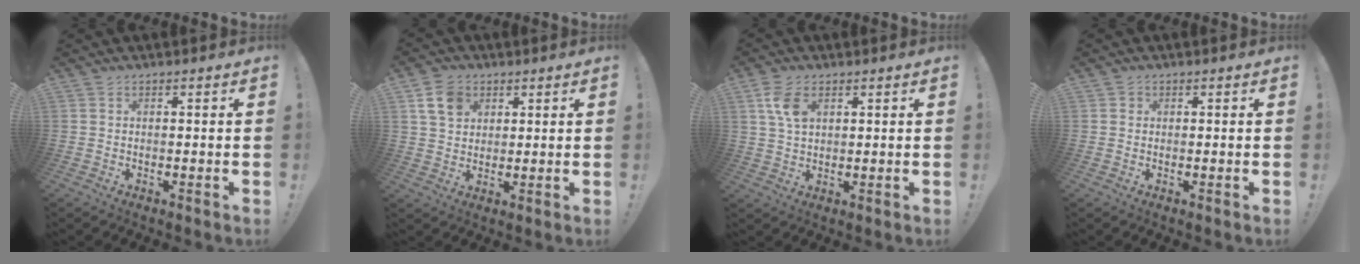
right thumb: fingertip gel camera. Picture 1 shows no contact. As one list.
[{"total": 8.2, "force": [3.8, 6.1, 4.0], "torque": [-0.061, -0.004, 0.075]}, {"total": 7.2, "force": [2.9, 4.2, 5.0], "torque": [-0.092, -0.006, 0.055]}, {"total": 1.1, "force": [0.3, 1.0, 0.2], "torque": [0.003, 0.000, 0.003]}]